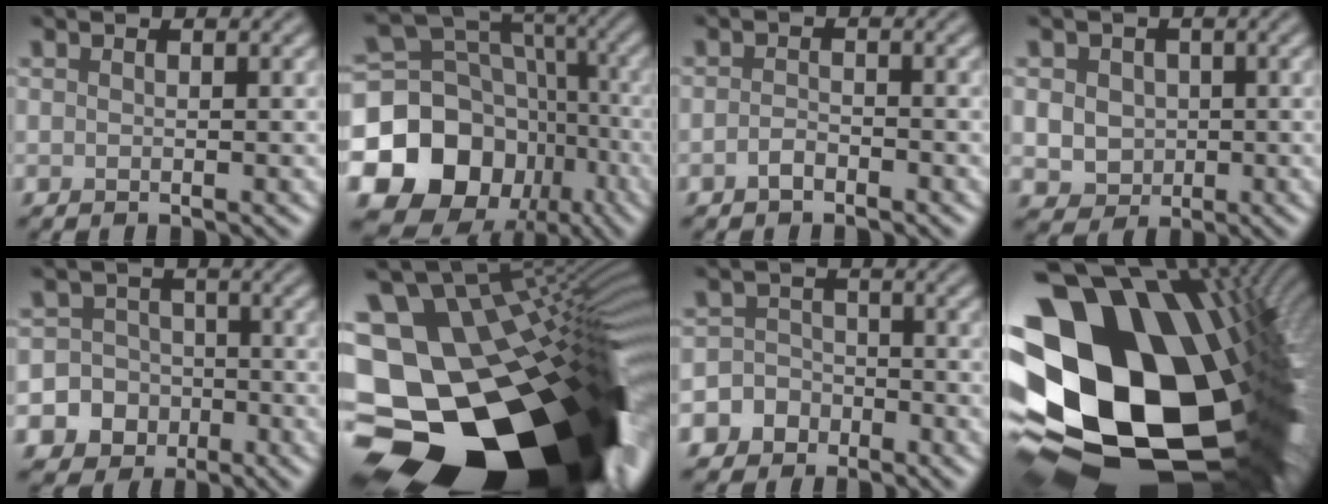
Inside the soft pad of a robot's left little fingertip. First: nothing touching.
{"total": 16.2, "force": [-6.1, 13.3, 7.0], "torque": [-0.144, 0.000, -0.117]}
{"total": 1.3, "force": [-0.9, 0.5, 0.7], "torque": [-0.015, 0.002, -0.020]}
{"total": 3.9, "force": [0.3, 3.4, 1.8], "torque": [-0.028, 0.010, -0.004]}
{"total": 8.8, "force": [-4.0, 7.7, 1.0], "torque": [-0.016, -0.022, -0.086]}
{"total": 21.9, "force": [-8.8, 13.7, 14.7], "torque": [-0.208, -0.026, -0.105]}
{"total": 5.7, "force": [-3.3, 4.6, 0.6], "torque": [0.012, -0.005, -0.079]}
{"total": 22.2, "force": [-1.7, 15.6, 15.7], "torque": [-0.299, -0.091, 0.022]}